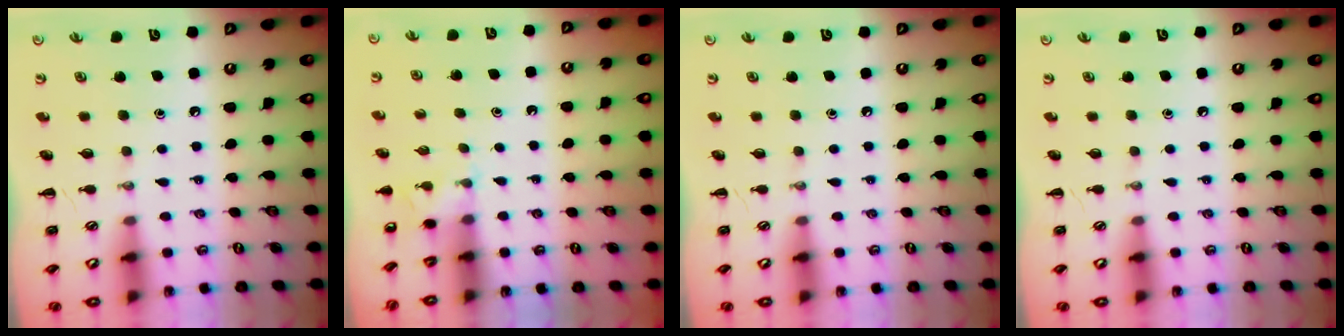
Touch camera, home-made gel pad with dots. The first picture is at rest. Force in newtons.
{"total": 2.6, "press": 2.4, "slide": 1.0}
{"total": 0.0}
{"total": 0.0}